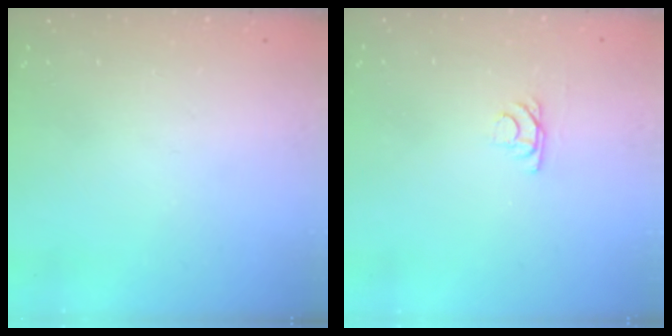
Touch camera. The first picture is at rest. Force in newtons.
{"total": 3.8, "press": 3.8, "slide": 0.4}